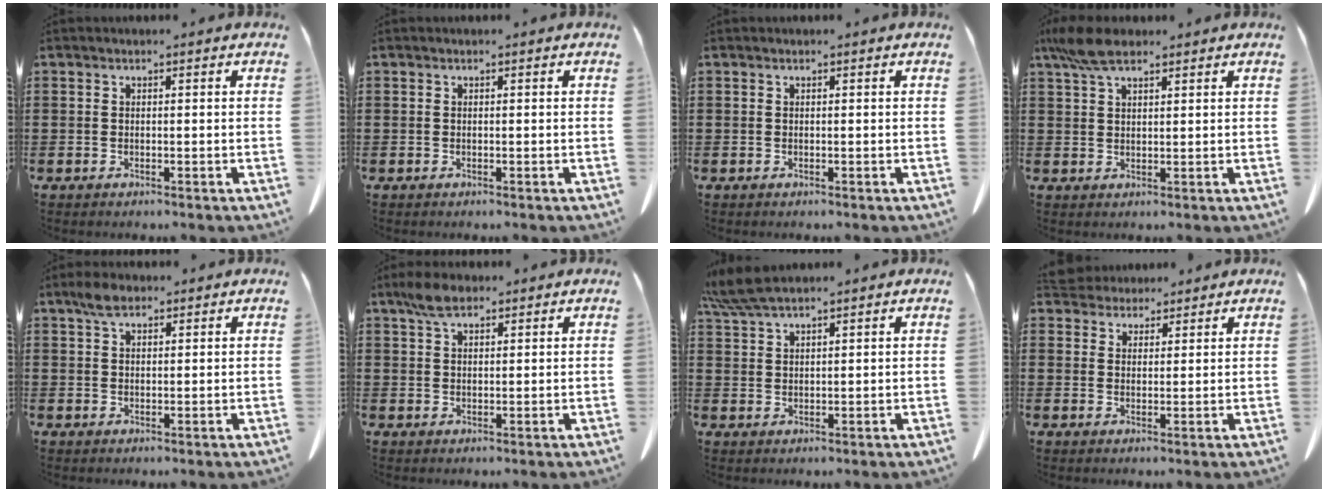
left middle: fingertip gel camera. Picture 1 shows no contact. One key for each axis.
{"total": 0.0}
{"total": 0.0}
{"total": 5.6, "fx": 3.8, "fy": 1.9, "fz": 3.7, "tx": -0.083, "ty": 0.002, "tz": 0.073}
{"total": 3.2, "fx": 2.2, "fy": 1.4, "fz": 1.9, "tx": -0.043, "ty": 0.005, "tz": 0.041}
{"total": 4.3, "fx": 3.0, "fy": 1.7, "fz": 2.6, "tx": -0.059, "ty": 0.005, "tz": 0.056}
{"total": 5.2, "fx": 4.3, "fy": 0.6, "fz": 2.8, "tx": -0.067, "ty": -0.007, "tz": 0.083}
{"total": 3.6, "fx": 3.4, "fy": 1.1, "fz": 0.0, "tx": -0.014, "ty": -0.007, "tz": 0.066}